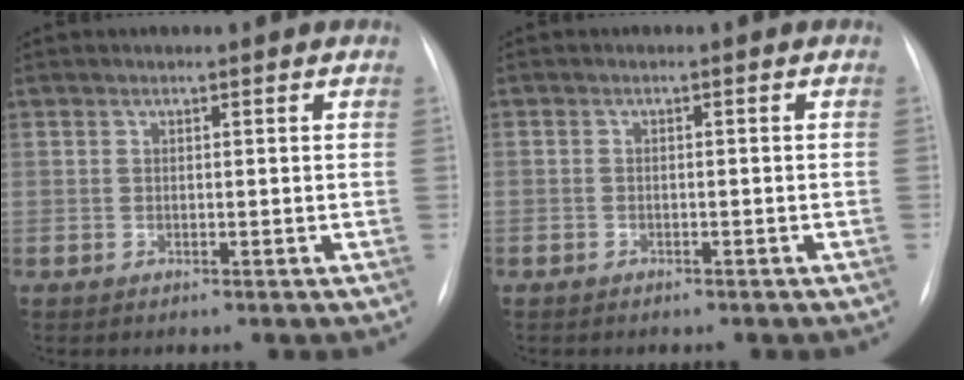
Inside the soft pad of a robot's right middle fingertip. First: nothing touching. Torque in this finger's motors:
{"motor_torque": [0.47, -0.55, -0.17, -0.21]}